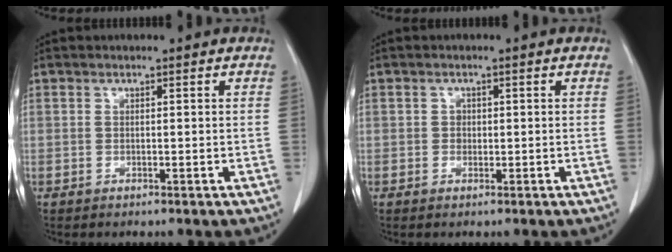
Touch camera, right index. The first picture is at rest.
{"total": 1.0, "force": [0.0, 1.0, 0.4], "torque": [-0.002, 0.003, -0.002]}